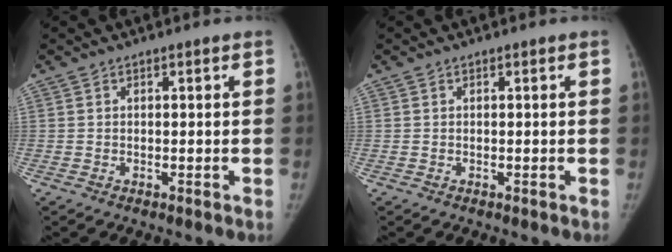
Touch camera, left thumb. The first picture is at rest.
{"total": 0.0}